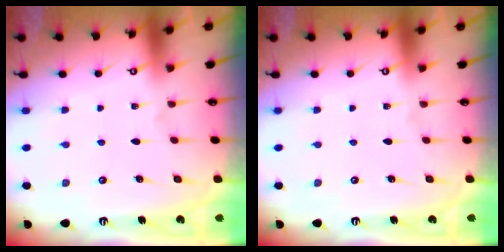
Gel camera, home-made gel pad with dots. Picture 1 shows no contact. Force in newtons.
{"total": 0.0}